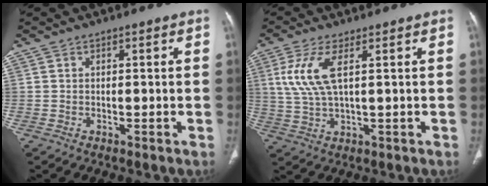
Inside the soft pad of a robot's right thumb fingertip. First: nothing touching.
{"total": 8.3, "force": [2.5, 2.6, 7.5], "torque": [-0.187, -0.006, 0.056]}